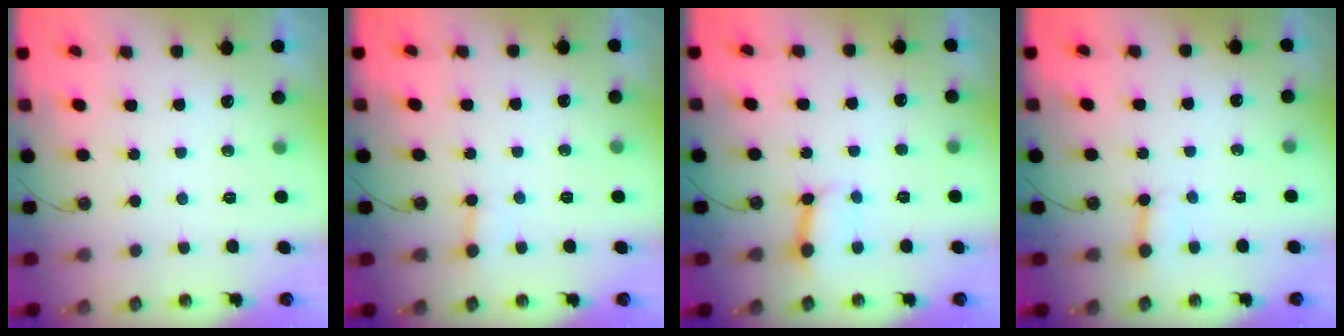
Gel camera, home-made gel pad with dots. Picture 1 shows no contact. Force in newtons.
{"total": 3.0, "press": 3.0, "slide": 0.2}
{"total": 6.8, "press": 6.8, "slide": 0.5}
{"total": 3.0, "press": 2.9, "slide": 0.3}